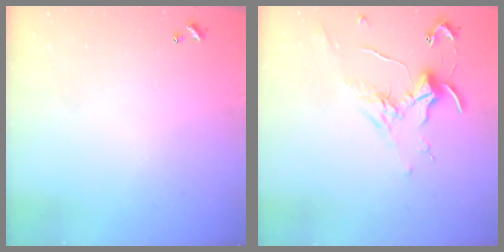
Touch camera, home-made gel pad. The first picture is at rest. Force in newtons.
{"total": 0.7, "press": 0.3, "slide": 0.7}